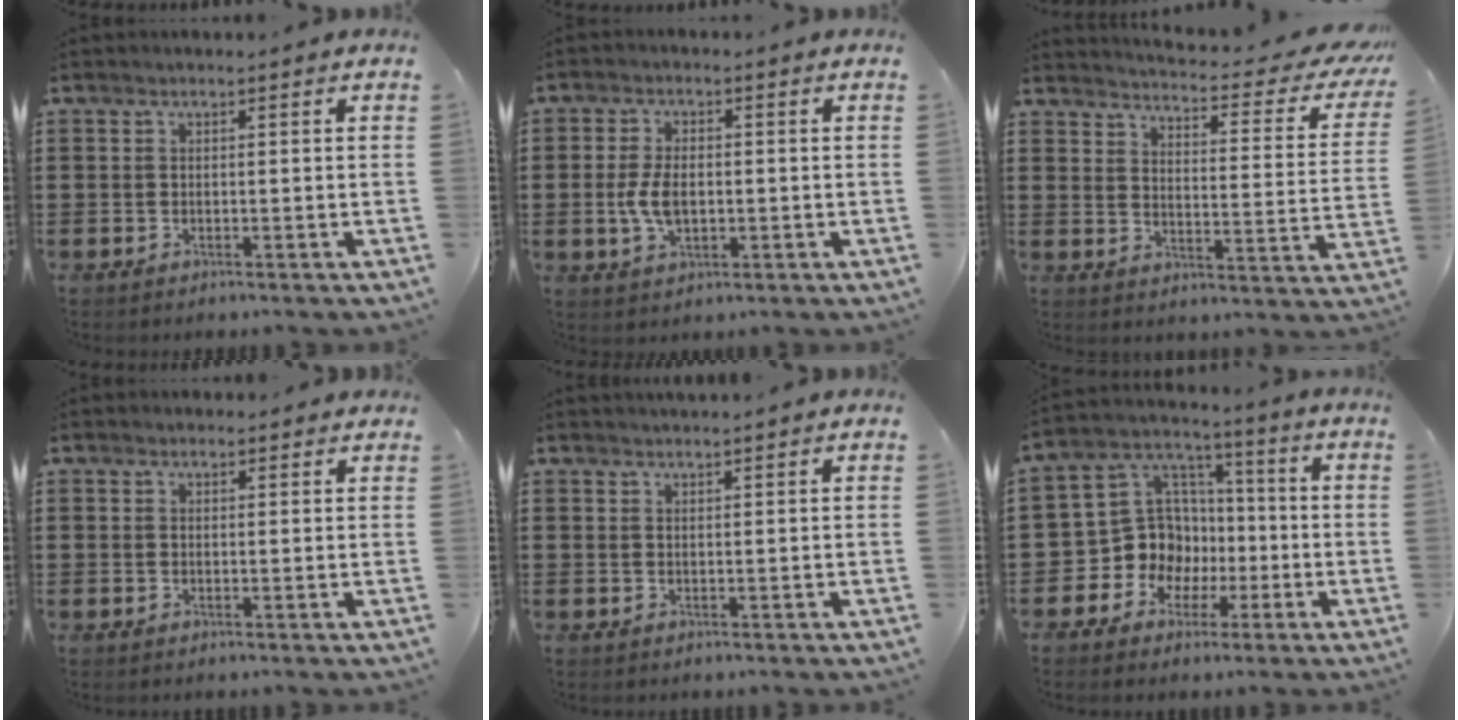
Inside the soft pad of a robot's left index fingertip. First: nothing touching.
{"total": 5.4, "force": [-0.3, 2.9, 4.6], "torque": [-0.107, -0.001, -0.011]}
{"total": 4.0, "force": [3.4, 0.0, 2.1], "torque": [-0.052, -0.033, 0.049]}
{"total": 1.0, "force": [0.8, 0.5, 0.2], "torque": [-0.005, 0.004, 0.015]}
{"total": 0.8, "force": [0.8, 0.0, 0.0], "torque": [-0.002, -0.002, 0.017]}
{"total": 10.6, "force": [-2.0, 9.9, 3.0], "torque": [-0.115, 0.001, -0.032]}